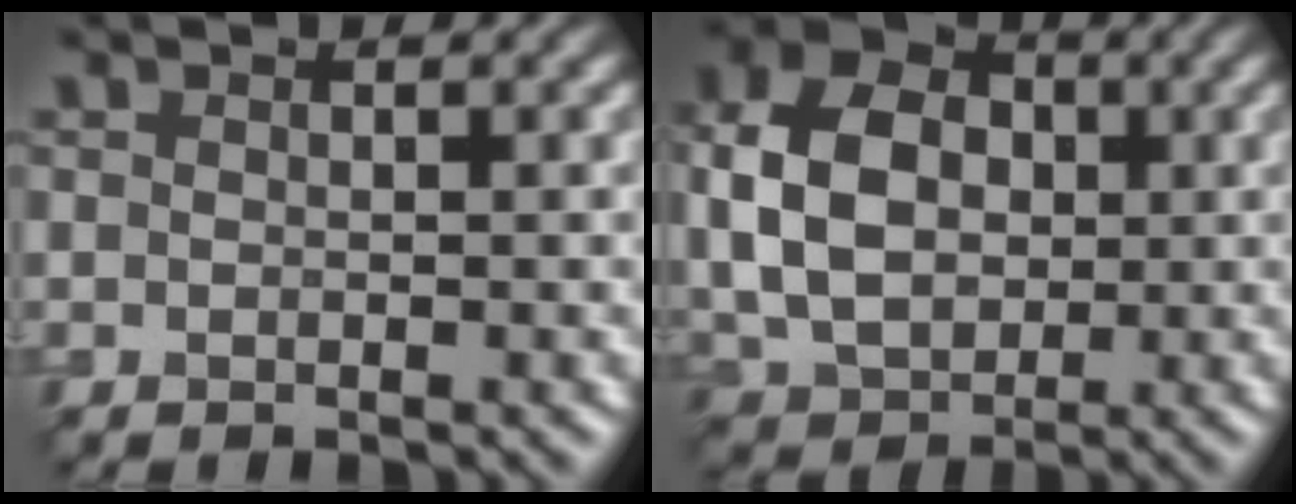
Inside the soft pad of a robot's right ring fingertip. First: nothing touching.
{"total": 8.9, "force": [0.6, 6.7, 5.8], "torque": [-0.131, 0.009, 0.007]}